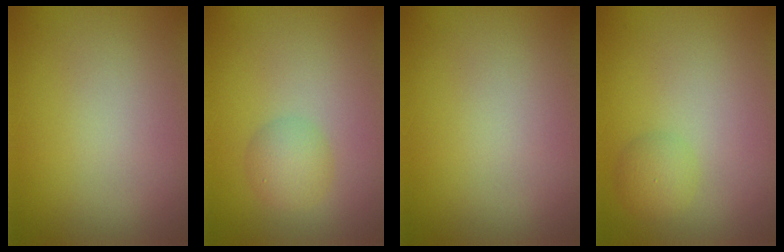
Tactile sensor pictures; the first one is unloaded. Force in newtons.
{"total": 2.4, "press": 2.4, "slide": 0.0}
{"total": 0.0}
{"total": 1.9, "press": 1.9, "slide": 0.1}